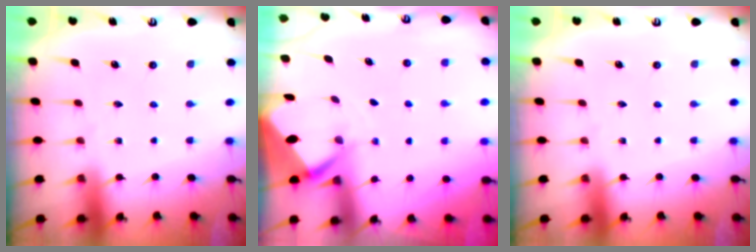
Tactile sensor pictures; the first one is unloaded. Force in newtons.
{"total": 3.0, "press": 3.0, "slide": 0.3}
{"total": 0.0}